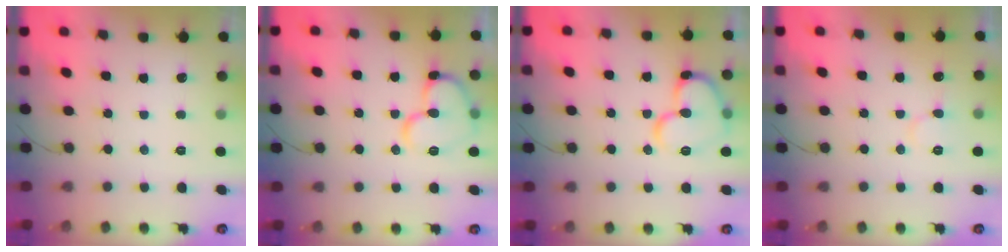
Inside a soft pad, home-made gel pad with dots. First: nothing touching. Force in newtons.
{"total": 13.1, "press": 13.1, "slide": 1.3}
{"total": 14.9, "press": 14.8, "slide": 2.0}
{"total": 7.7, "press": 7.7, "slide": 0.4}